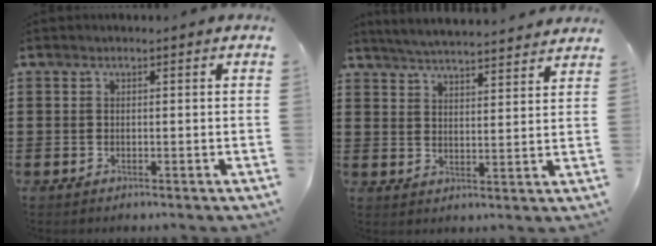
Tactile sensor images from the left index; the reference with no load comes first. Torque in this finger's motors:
{"motor_torque": [1.58, -0.56, 0.31, 0.10]}